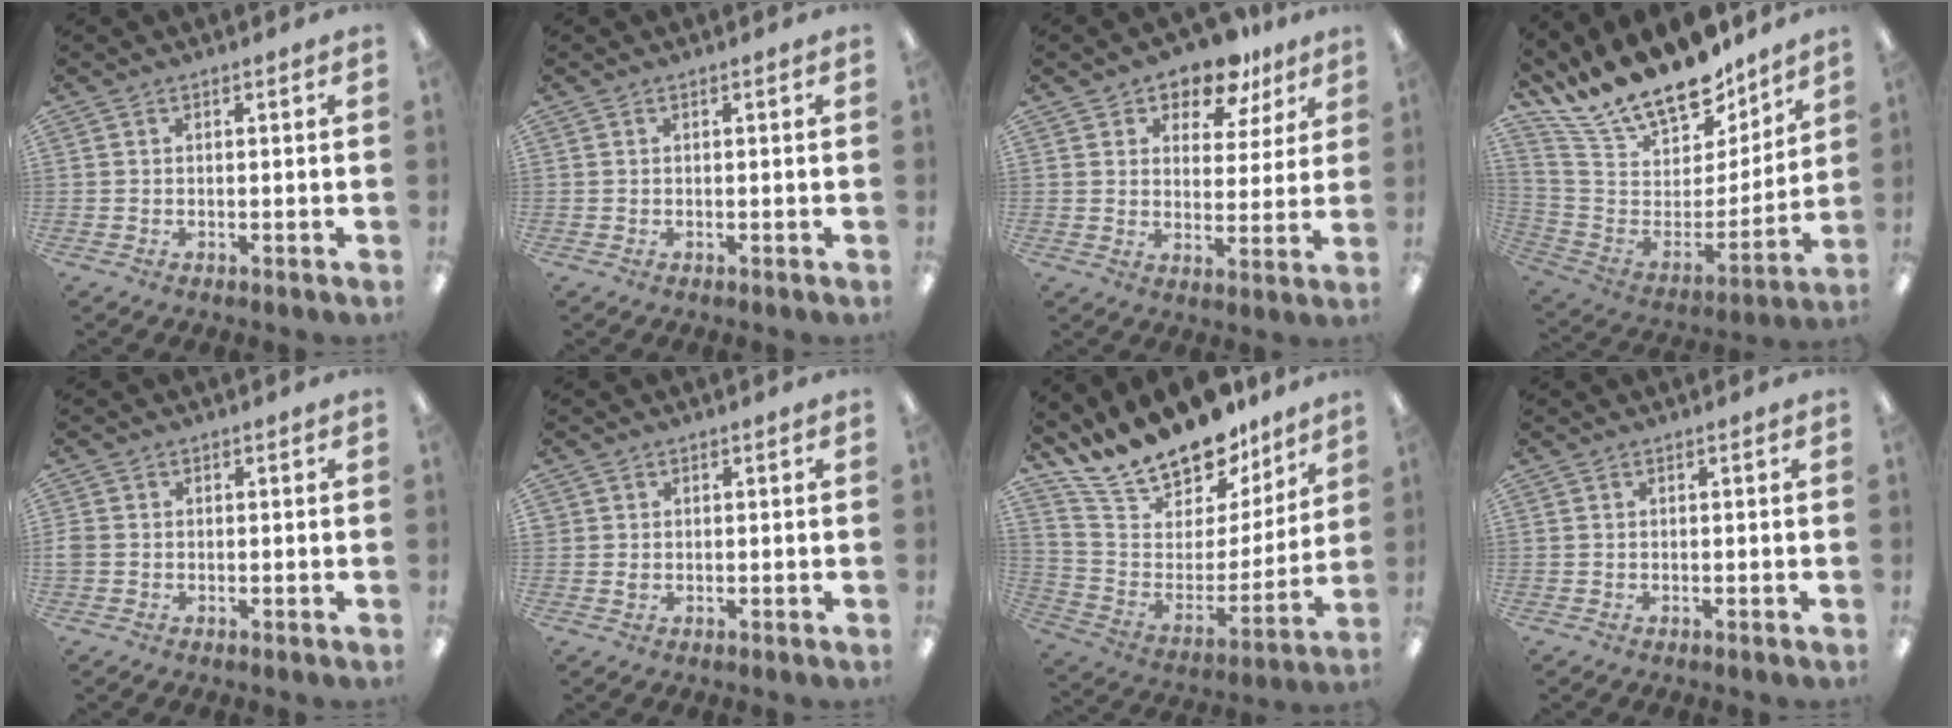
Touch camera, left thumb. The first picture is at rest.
{"total": 0.0}
{"total": 9.9, "force": [8.0, 4.8, 3.5], "torque": [-0.054, -0.049, 0.144]}
{"total": 19.6, "force": [17.0, 6.6, 7.2], "torque": [-0.154, -0.134, 0.307]}
{"total": 1.9, "force": [-0.3, 1.7, 0.8], "torque": [-0.012, 0.004, -0.006]}
{"total": 1.3, "force": [0.3, 1.2, 0.2], "torque": [0.002, 0.001, 0.001]}
{"total": 19.6, "force": [17.8, 6.5, 5.2], "torque": [-0.107, -0.148, 0.316]}
{"total": 0.0}